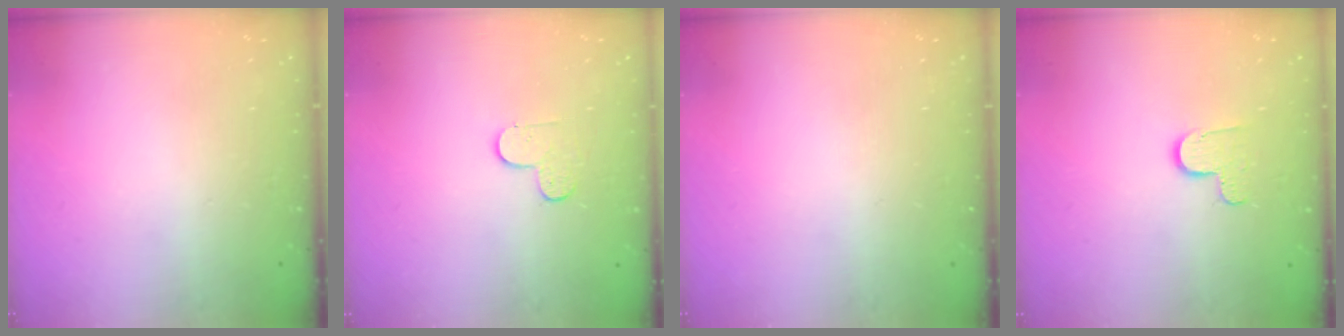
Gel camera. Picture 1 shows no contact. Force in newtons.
{"total": 5.4, "press": 5.3, "slide": 0.6}
{"total": 0.0}
{"total": 6.5, "press": 6.5, "slide": 0.3}